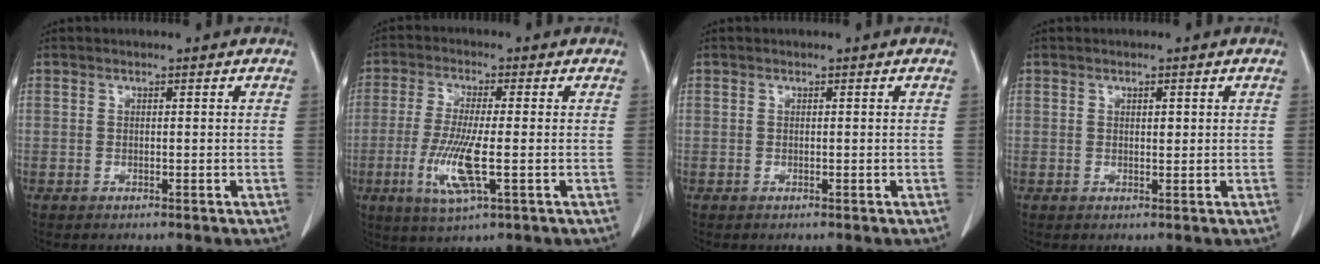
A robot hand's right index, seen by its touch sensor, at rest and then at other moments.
{"total": 8.6, "force": [-2.2, 0.9, 8.2], "torque": [-0.173, -0.020, -0.043]}
{"total": 0.0}
{"total": 1.0, "force": [0.4, 0.4, 0.9], "torque": [-0.016, -0.001, 0.006]}